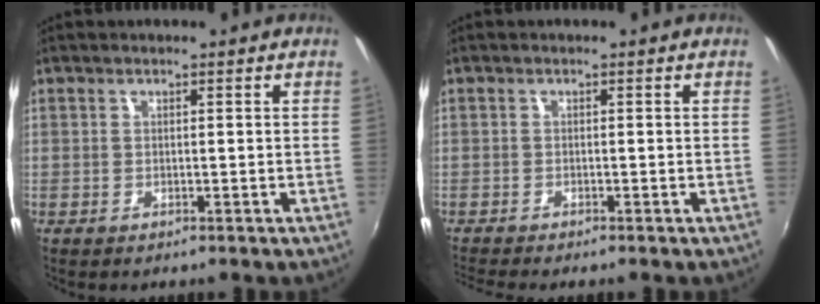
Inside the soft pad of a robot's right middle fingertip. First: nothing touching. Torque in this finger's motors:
{"motor_torque": [0.49, -0.64, 0.02, 0.01]}